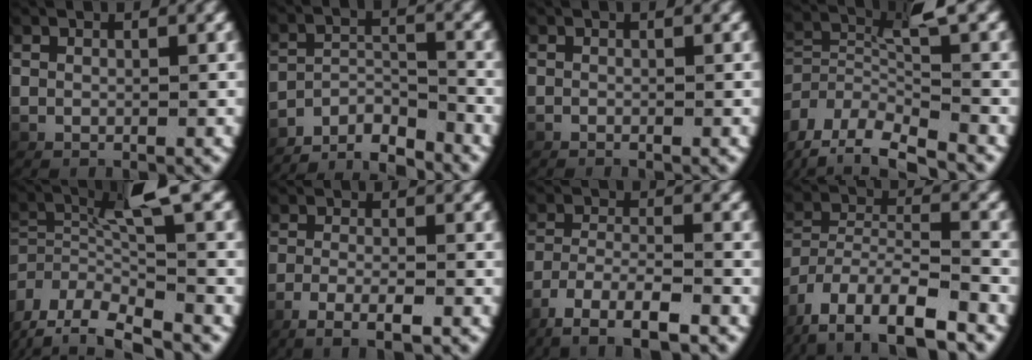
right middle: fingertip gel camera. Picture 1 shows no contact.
{"total": 8.1, "force": [-7.6, 1.9, 1.9], "torque": [-0.019, -0.017, -0.122]}
{"total": 0.6, "force": [-0.6, 0.0, 0.3], "torque": [-0.008, 0.004, -0.012]}
{"total": 6.9, "force": [-2.1, 4.4, 4.8], "torque": [-0.108, -0.012, -0.035]}
{"total": 6.9, "force": [-1.1, 3.6, 5.8], "torque": [-0.120, -0.001, -0.019]}
{"total": 3.9, "force": [-2.3, 0.6, 3.1], "torque": [-0.059, -0.006, -0.035]}
{"total": 6.1, "force": [-4.0, 2.2, 4.1], "torque": [-0.090, -0.024, -0.049]}
{"total": 6.9, "force": [-2.9, 4.2, 4.6], "torque": [-0.087, -0.010, -0.046]}